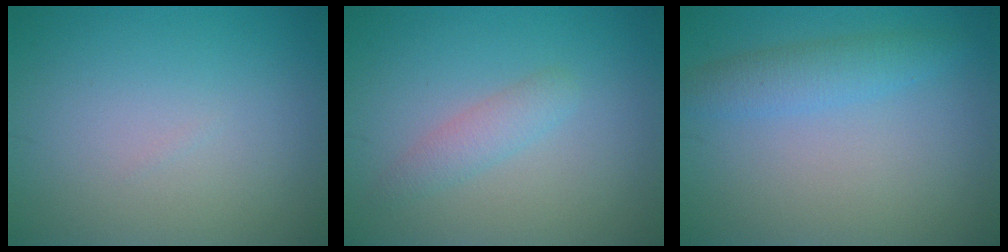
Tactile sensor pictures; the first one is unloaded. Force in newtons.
{"total": 1.9, "press": 1.9, "slide": 0.0}
{"total": 2.6, "press": 2.6, "slide": 0.0}